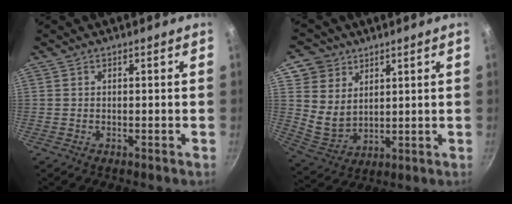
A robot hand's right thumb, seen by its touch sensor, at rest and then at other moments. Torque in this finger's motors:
{"motor_torque": [-0.97, 1.17, 0.04, -0.04, 0.04]}